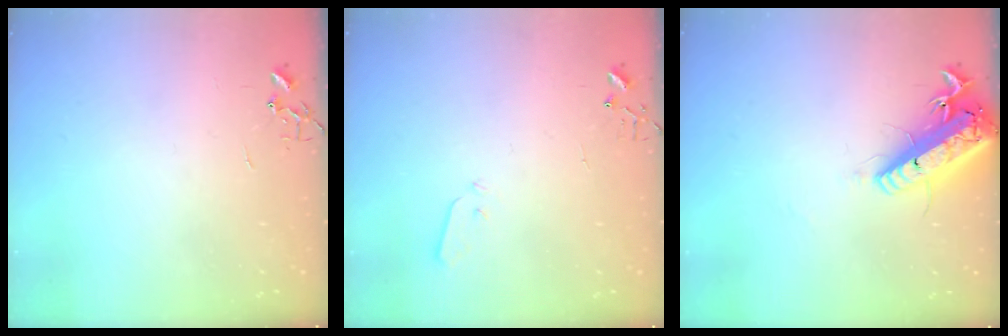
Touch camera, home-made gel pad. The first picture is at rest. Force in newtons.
{"total": 3.0, "press": 2.9, "slide": 0.7}
{"total": 17.6, "press": 17.3, "slide": 3.4}